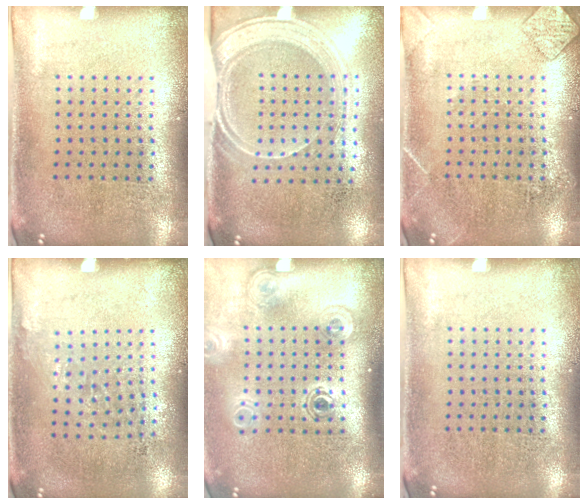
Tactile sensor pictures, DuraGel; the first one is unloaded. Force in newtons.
{"total": 1.7, "press": 1.4, "slide": 1.0}
{"total": 1.6, "press": 1.5, "slide": 0.1}
{"total": 0.8, "press": 0.6, "slide": 0.5}
{"total": 1.8, "press": 1.2, "slide": 1.3}
{"total": 0.0}